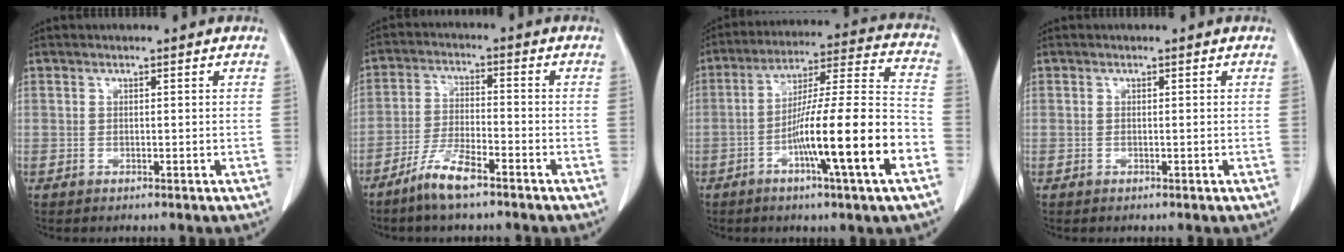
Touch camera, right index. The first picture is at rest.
{"total": 6.9, "force": [-5.0, 0.9, 4.6], "torque": [-0.100, -0.009, -0.098]}
{"total": 17.4, "force": [-6.3, -0.2, 16.2], "torque": [-0.268, 0.002, -0.103]}
{"total": 0.0}